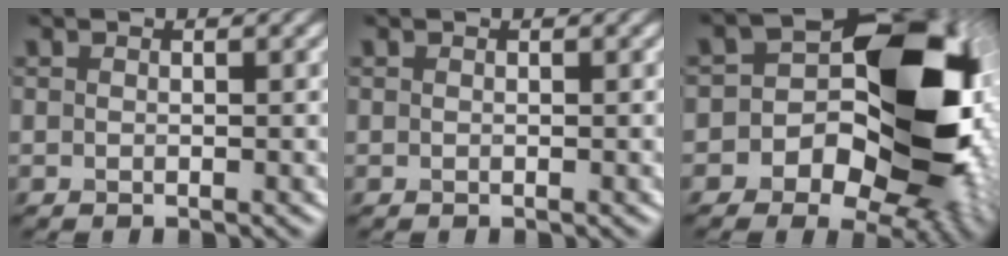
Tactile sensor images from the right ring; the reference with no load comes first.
{"total": 0.0}
{"total": 16.5, "force": [-2.0, 11.7, 11.5], "torque": [-0.133, 0.005, -0.050]}